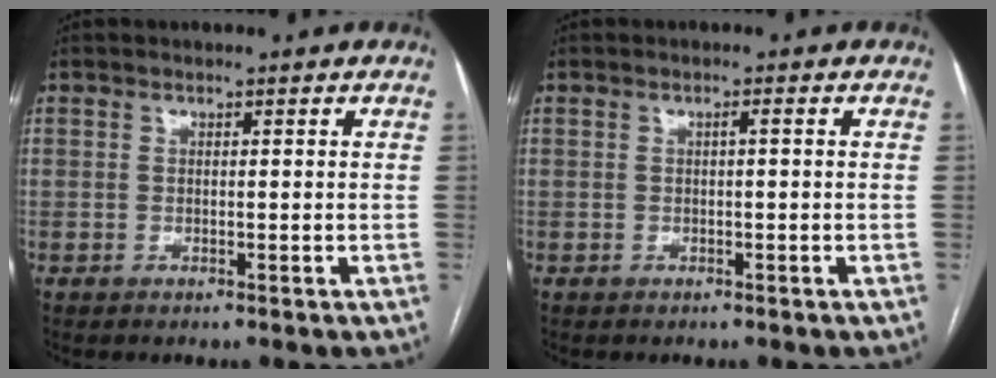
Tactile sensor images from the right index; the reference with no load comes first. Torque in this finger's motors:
{"motor_torque": [0.20, 0.05, 0.04, 0.01]}